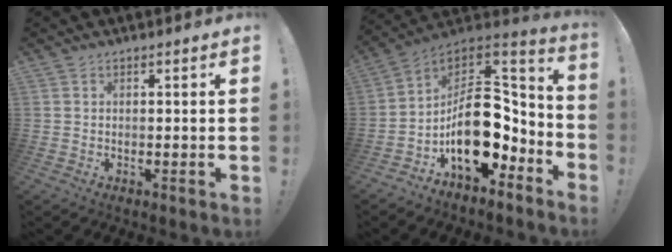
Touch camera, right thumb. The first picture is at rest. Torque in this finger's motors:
{"motor_torque": [2.81, 2.20, 0.22, -0.33, 0.50]}